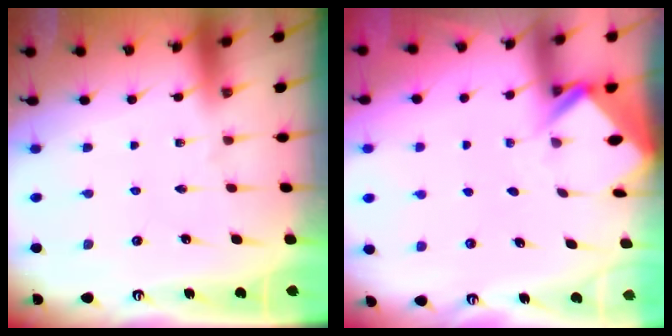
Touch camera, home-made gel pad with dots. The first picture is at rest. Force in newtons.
{"total": 3.0, "press": 3.0, "slide": 0.2}